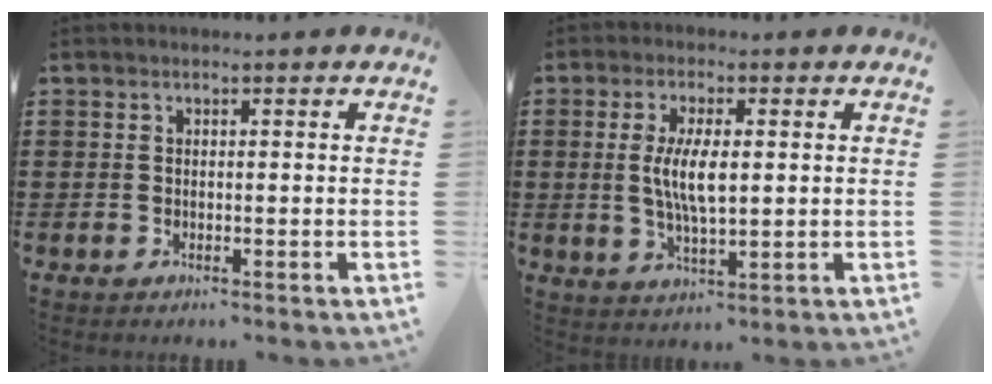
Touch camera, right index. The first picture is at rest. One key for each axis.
{"total": 6.6, "fx": 0.4, "fy": 2.1, "fz": 6.2, "tx": -0.134, "ty": 0.000, "tz": 0.001}